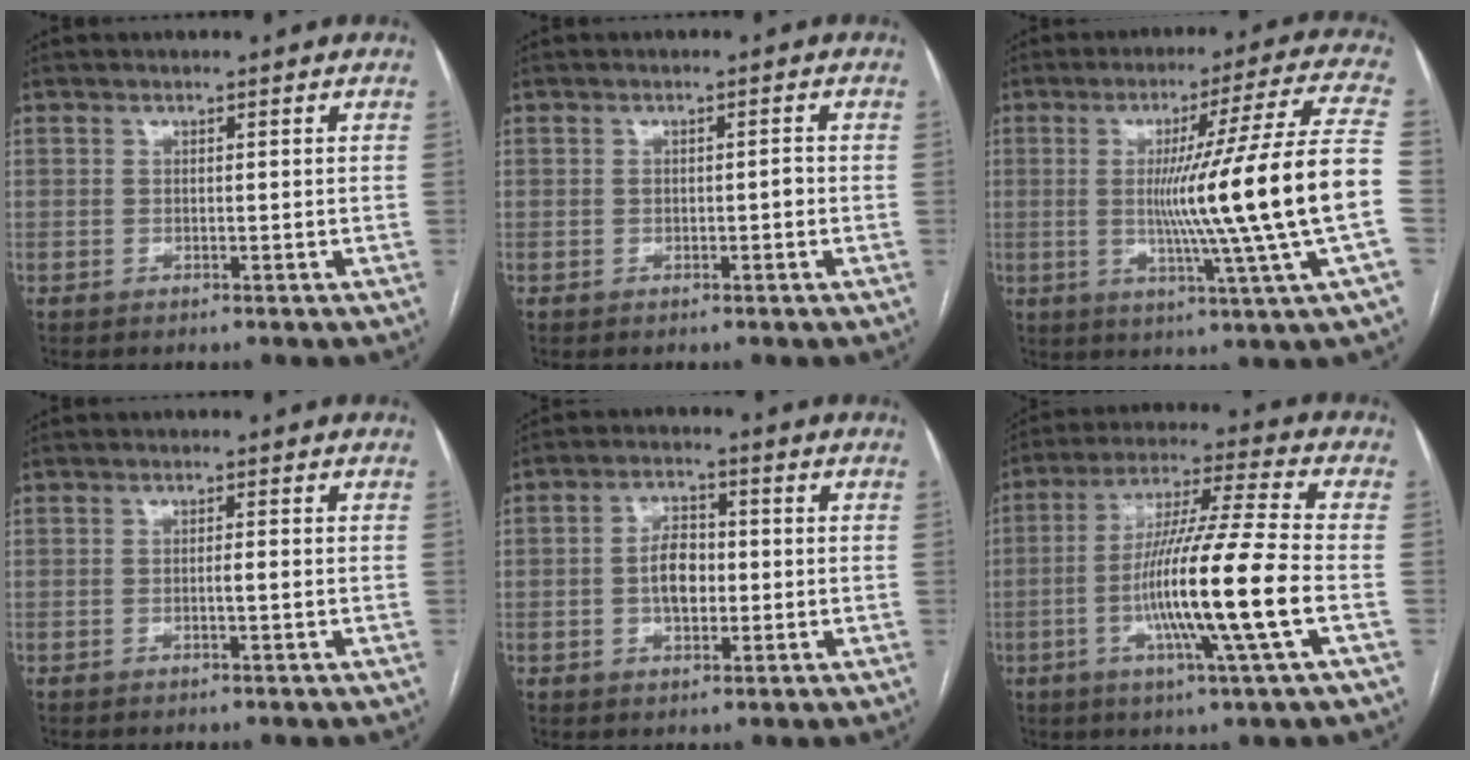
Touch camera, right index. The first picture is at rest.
{"total": 1.4, "force": [-0.3, 0.6, 1.2], "torque": [-0.019, 0.004, -0.003]}
{"total": 20.1, "force": [-1.7, -3.0, 19.8], "torque": [-0.270, -0.004, -0.039]}
{"total": 1.1, "force": [-0.4, -0.1, 1.1], "torque": [-0.017, 0.001, -0.006]}
{"total": 5.6, "force": [-0.4, 3.4, 4.5], "torque": [-0.085, 0.016, -0.005]}
{"total": 16.1, "force": [-3.9, -1.2, 15.6], "torque": [-0.290, -0.008, -0.080]}